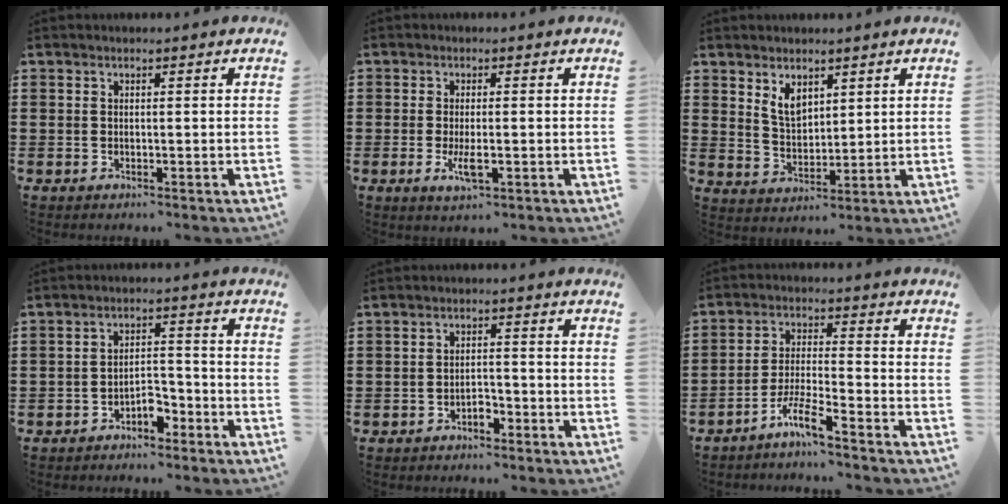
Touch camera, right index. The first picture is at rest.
{"total": 3.8, "force": [-1.0, 1.3, 3.4], "torque": [-0.078, -0.006, -0.024]}
{"total": 4.7, "force": [2.9, 2.7, 2.6], "torque": [-0.060, 0.003, 0.053]}
{"total": 3.8, "force": [-2.8, 1.8, 1.9], "torque": [-0.035, 0.010, -0.055]}
{"total": 2.4, "force": [-1.7, 1.1, 1.2], "torque": [-0.028, 0.003, -0.035]}
{"total": 6.1, "force": [-4.9, 0.2, 3.7], "torque": [-0.089, -0.009, -0.098]}